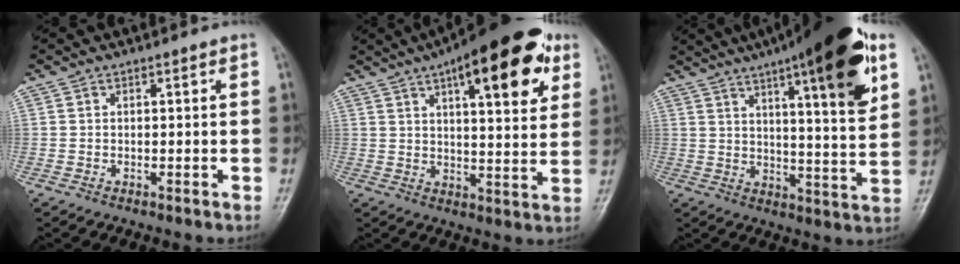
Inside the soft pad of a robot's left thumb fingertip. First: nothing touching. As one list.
[{"total": 20.5, "force": [10.0, 6.9, 16.5], "torque": [-0.209, -0.015, 0.136]}, {"total": 22.2, "force": [11.7, 4.5, 18.3], "torque": [-0.250, -0.029, 0.168]}]